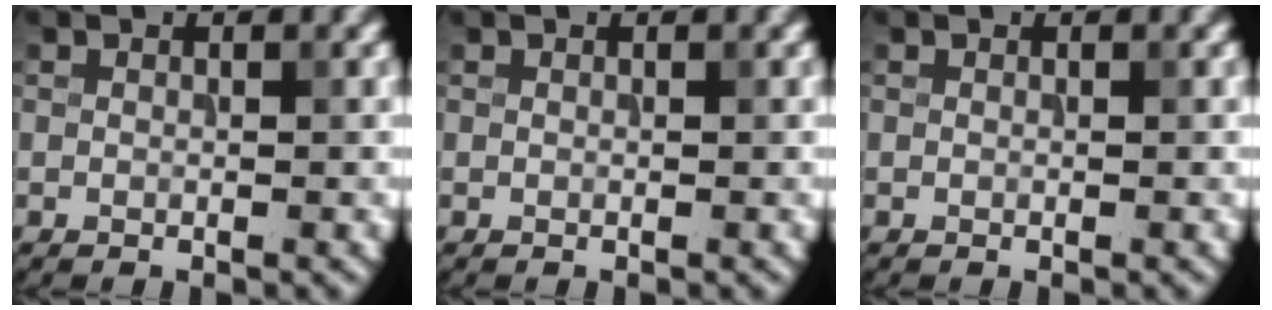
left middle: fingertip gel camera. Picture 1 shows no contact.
{"total": 0.0}
{"total": 0.0}